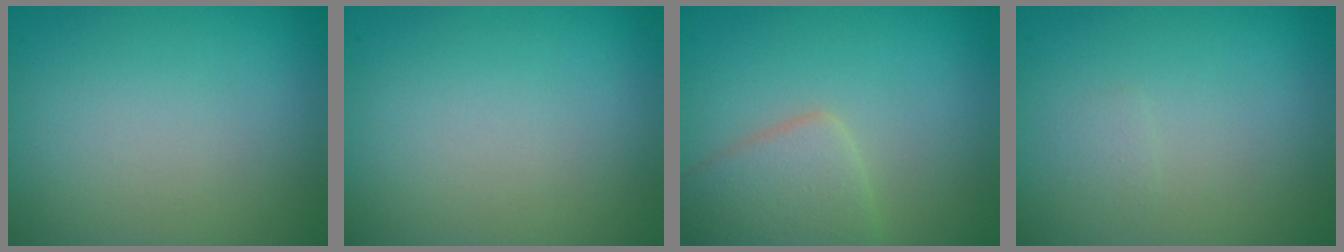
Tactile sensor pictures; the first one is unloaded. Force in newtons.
{"total": 0.0}
{"total": 3.6, "press": 3.6, "slide": 0.2}
{"total": 0.6, "press": 0.6, "slide": 0.1}